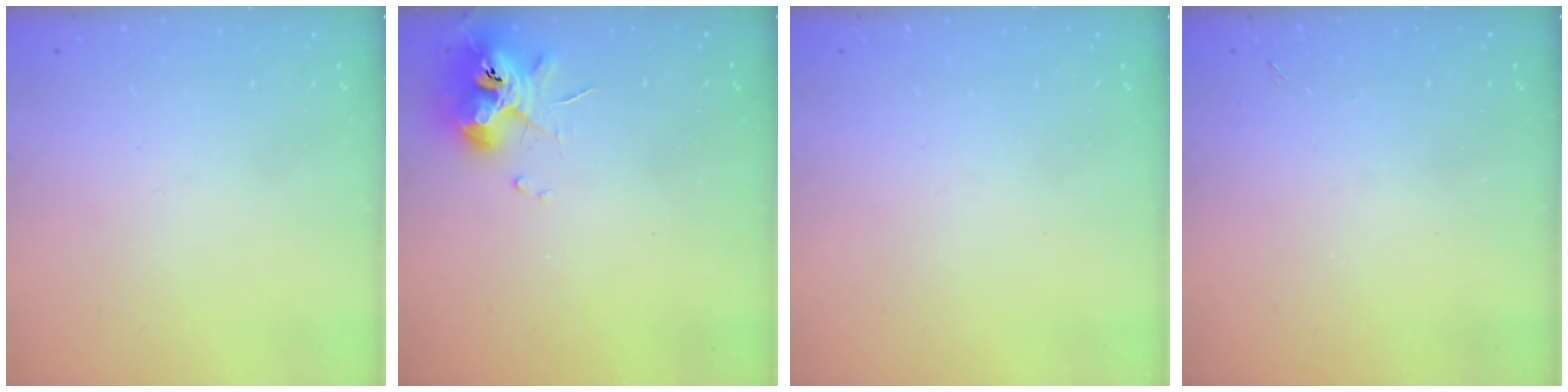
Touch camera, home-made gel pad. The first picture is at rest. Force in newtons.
{"total": 10.6, "press": 10.5, "slide": 1.5}
{"total": 0.0}
{"total": 1.7, "press": 1.6, "slide": 0.3}